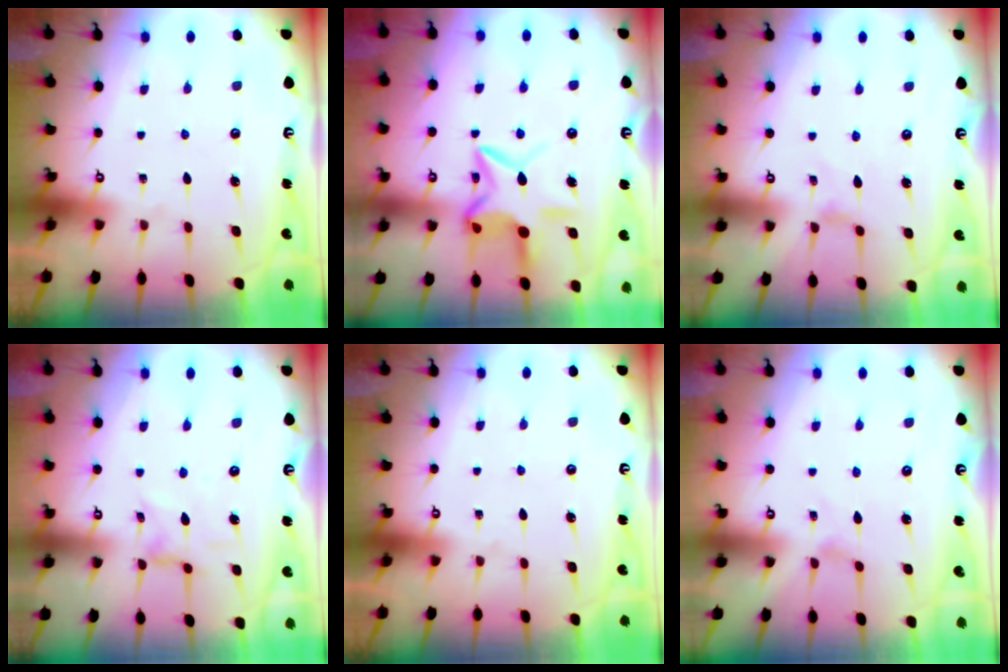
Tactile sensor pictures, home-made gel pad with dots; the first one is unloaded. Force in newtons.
{"total": 12.6, "press": 12.5, "slide": 1.3}
{"total": 0.0}
{"total": 1.3, "press": 1.3, "slide": 0.2}
{"total": 0.0}
{"total": 0.0}